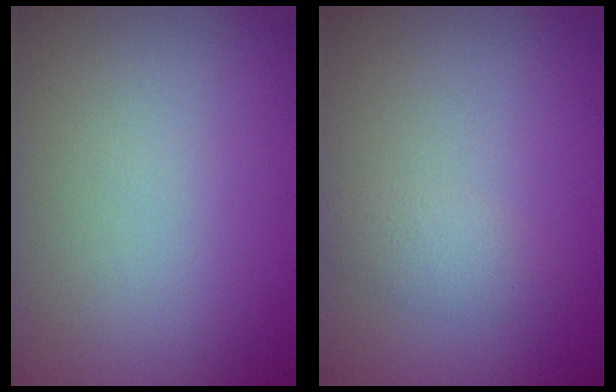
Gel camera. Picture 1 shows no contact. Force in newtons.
{"total": 1.6, "press": 1.6, "slide": 0.1}